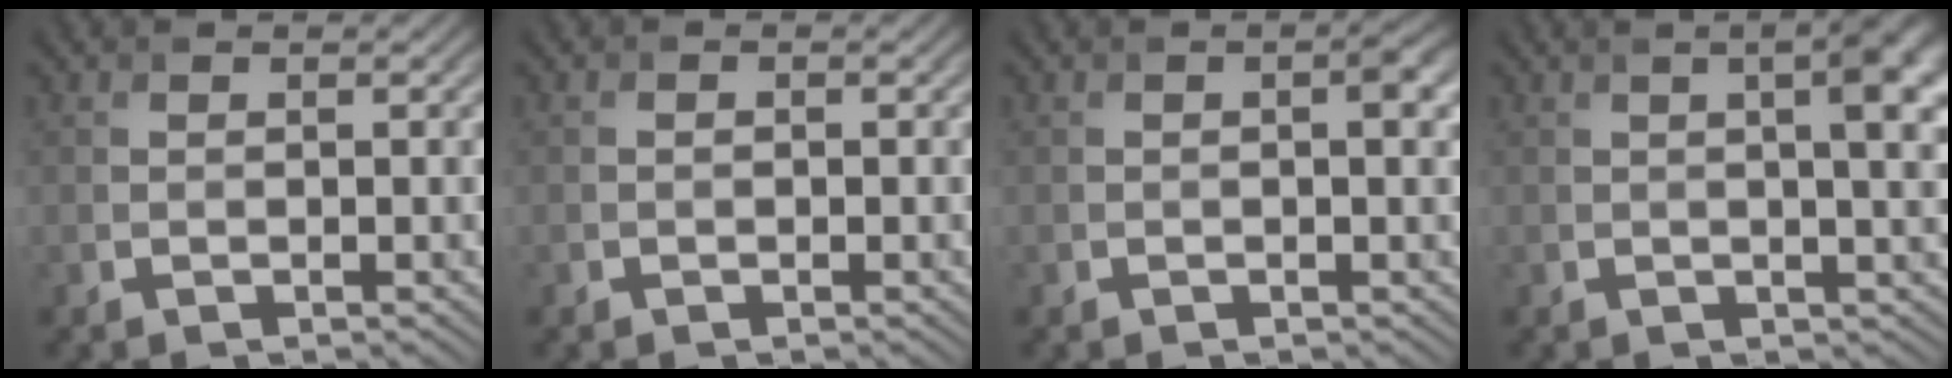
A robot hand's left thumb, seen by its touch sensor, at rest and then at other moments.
{"total": 0.7, "force": [-0.6, 0.4, 0.1], "torque": [-0.003, -0.002, -0.016]}
{"total": 2.2, "force": [0.1, 0.9, 2.0], "torque": [-0.025, 0.006, 0.000]}
{"total": 6.6, "force": [1.4, 2.1, 6.1], "torque": [-0.076, 0.014, 0.018]}